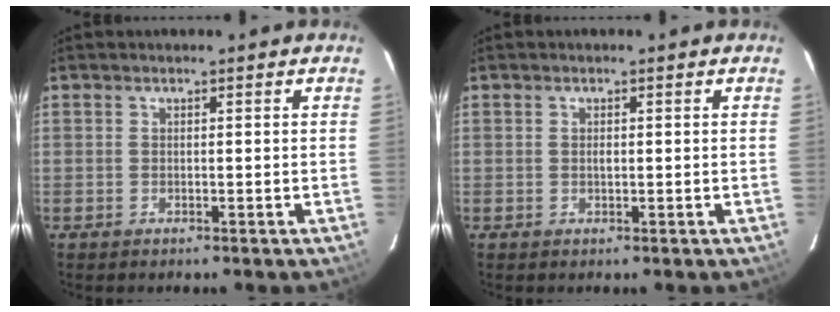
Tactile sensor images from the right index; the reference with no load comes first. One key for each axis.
{"total": 0.7, "fx": 0.0, "fy": 0.4, "fz": 0.6, "tx": -0.010, "ty": 0.002, "tz": 0.001}